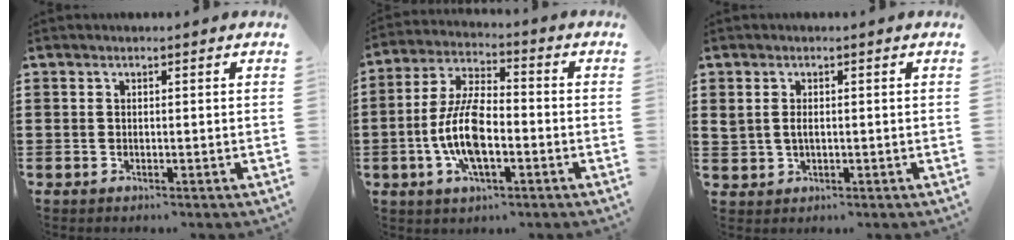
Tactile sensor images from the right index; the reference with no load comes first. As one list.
[{"total": 10.2, "force": [-2.6, 4.2, 8.9], "torque": [-0.211, -0.009, -0.056]}, {"total": 1.5, "force": [0.3, 1.0, 1.1], "torque": [-0.024, 0.008, 0.004]}]